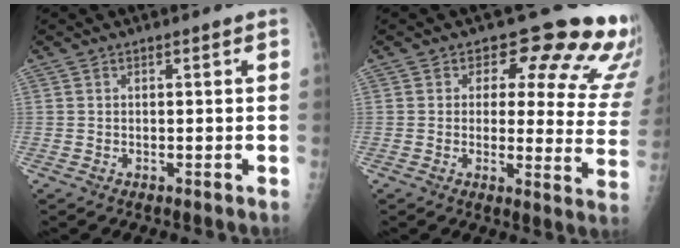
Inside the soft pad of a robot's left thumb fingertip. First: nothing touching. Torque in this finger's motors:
{"motor_torque": [0.00, 0.59, -0.06, -0.14, -0.03]}